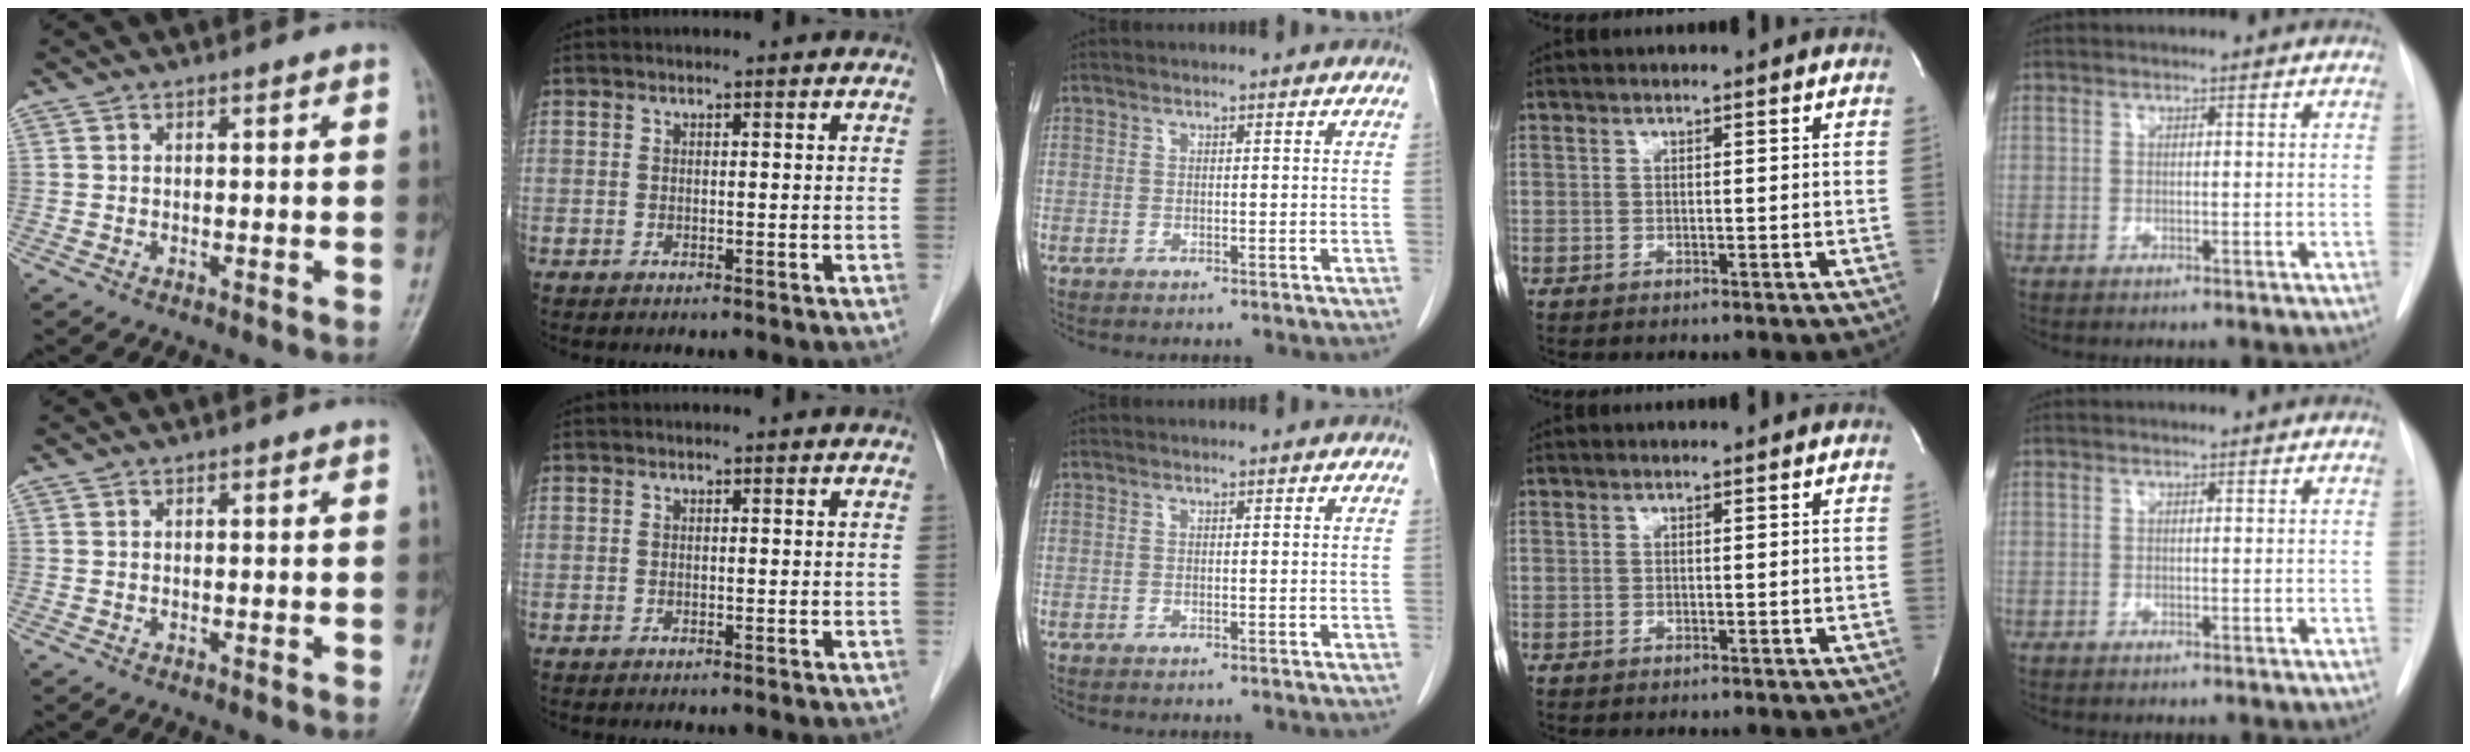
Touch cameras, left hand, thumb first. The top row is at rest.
{}